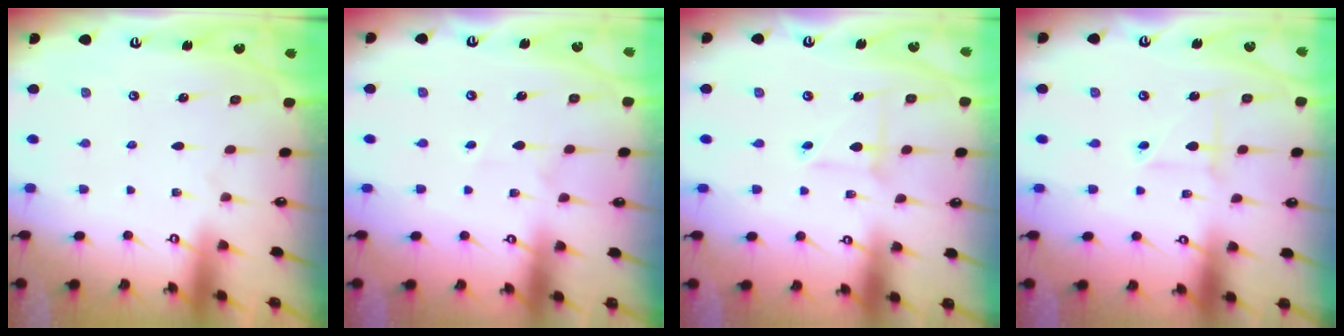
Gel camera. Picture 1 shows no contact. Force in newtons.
{"total": 2.1, "press": 1.9, "slide": 0.9}
{"total": 3.3, "press": 3.3, "slide": 0.4}
{"total": 2.7, "press": 2.7, "slide": 0.3}